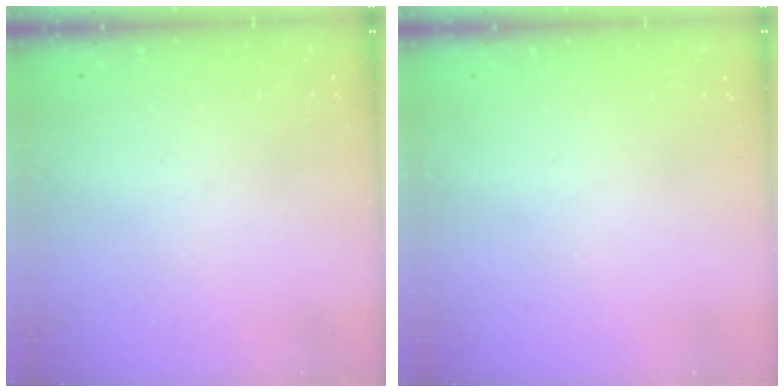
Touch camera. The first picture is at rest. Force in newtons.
{"total": 0.0}